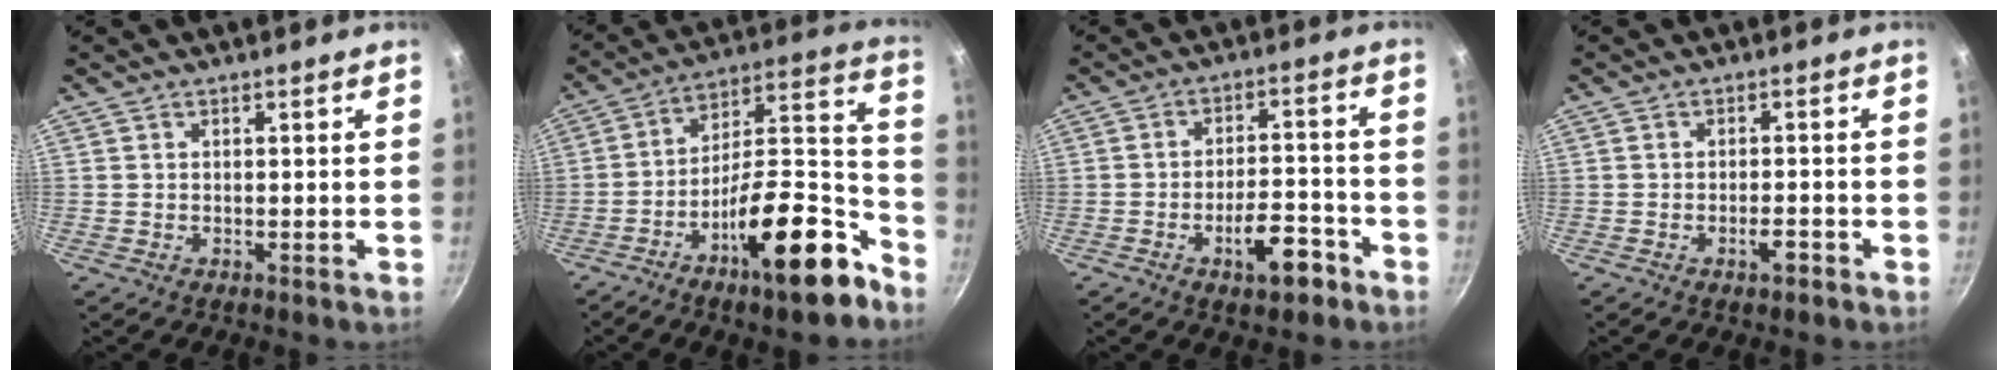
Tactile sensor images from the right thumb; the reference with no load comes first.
{"total": 21.4, "force": [-12.3, 7.0, 16.2], "torque": [-0.195, 0.102, -0.203]}
{"total": 8.9, "force": [-4.9, 3.7, 6.5], "torque": [-0.078, 0.039, -0.068]}
{"total": 2.9, "force": [-1.7, 0.9, 2.1], "torque": [-0.026, 0.014, -0.027]}